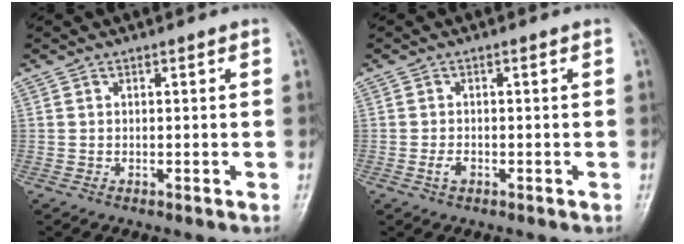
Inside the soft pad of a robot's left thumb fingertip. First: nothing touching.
{"total": 1.7, "force": [-0.8, 1.0, 1.2], "torque": [-0.024, 0.003, -0.014]}